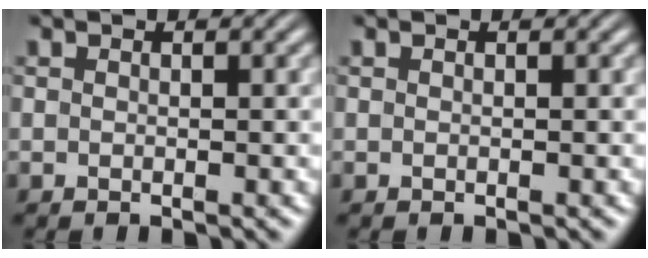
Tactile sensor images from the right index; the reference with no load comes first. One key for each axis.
{"total": 0.0}